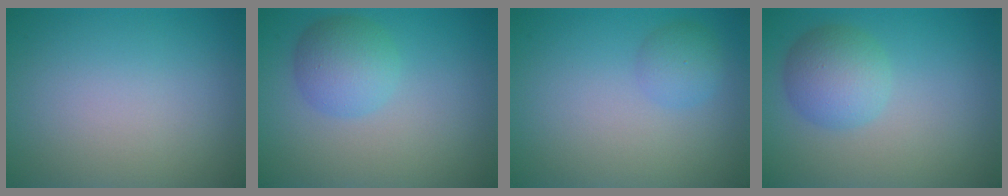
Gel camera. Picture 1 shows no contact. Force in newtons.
{"total": 3.5, "press": 3.5, "slide": 0.1}
{"total": 1.8, "press": 1.8, "slide": 0.0}
{"total": 3.8, "press": 3.8, "slide": 0.1}